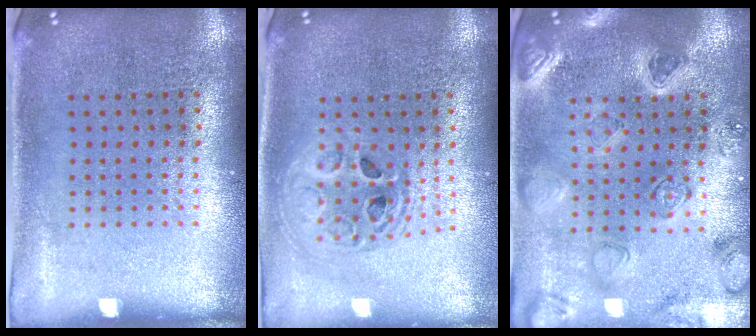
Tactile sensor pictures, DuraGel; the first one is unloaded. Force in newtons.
{"total": 2.0, "press": 1.6, "slide": 1.2}
{"total": 2.2, "press": 2.2, "slide": 0.4}